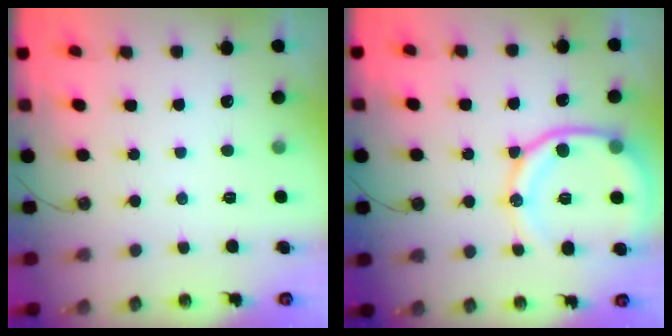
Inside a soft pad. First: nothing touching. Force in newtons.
{"total": 16.4, "press": 16.3, "slide": 1.9}